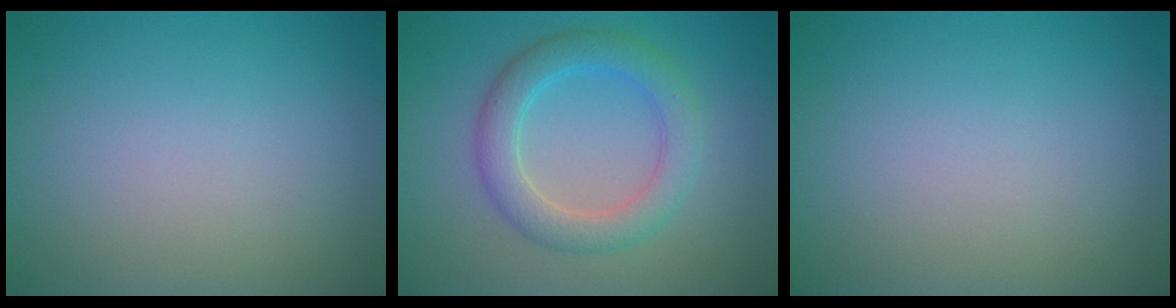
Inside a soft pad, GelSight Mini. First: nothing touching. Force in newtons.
{"total": 4.2, "press": 4.2, "slide": 0.2}
{"total": 0.0}